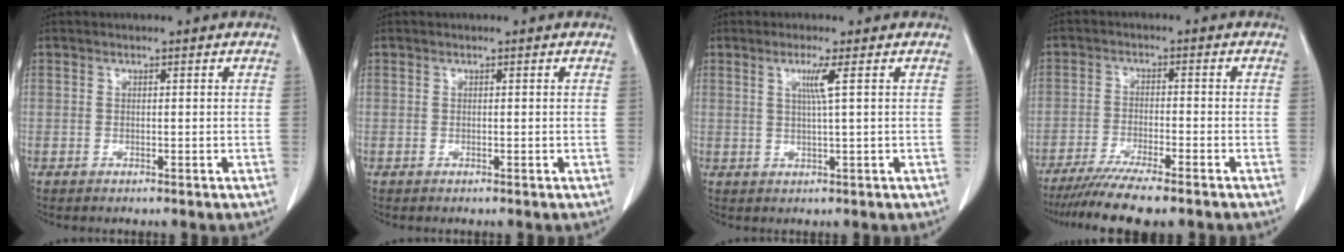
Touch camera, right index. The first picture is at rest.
{"total": 0.0}
{"total": 2.9, "force": [1.0, -0.8, 2.7], "torque": [-0.054, -0.003, 0.020]}
{"total": 9.9, "force": [-8.1, 0.3, 5.6], "torque": [-0.087, -0.023, -0.131]}